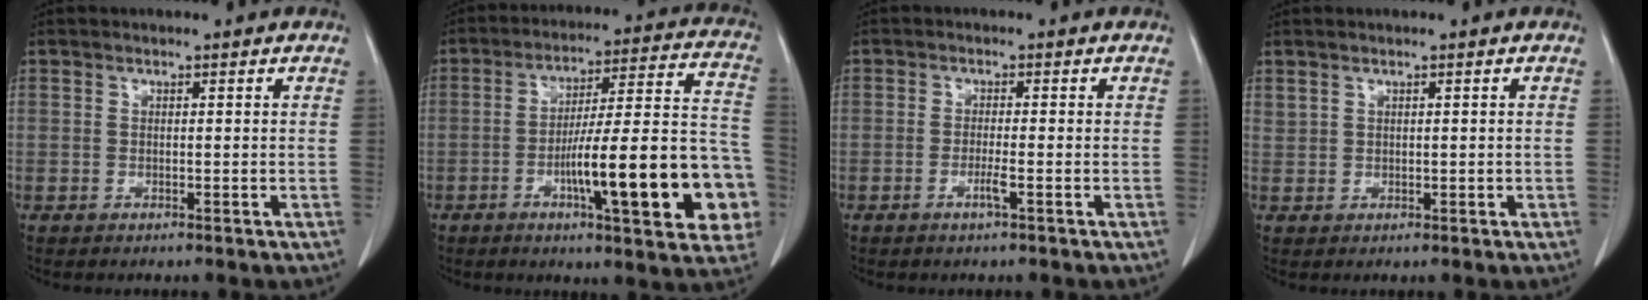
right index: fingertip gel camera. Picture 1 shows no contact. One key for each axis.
{"total": 21.6, "fx": -6.6, "fy": 3.2, "fz": 20.3, "tx": -0.223, "ty": 0.027, "tz": -0.083}
{"total": 1.9, "fx": -0.9, "fy": -0.2, "fz": 1.7, "tx": -0.035, "ty": -0.003, "tz": -0.016}
{"total": 1.0, "fx": 0.9, "fy": 0.4, "fz": 0.2, "tx": -0.002, "ty": 0.006, "tz": 0.022}